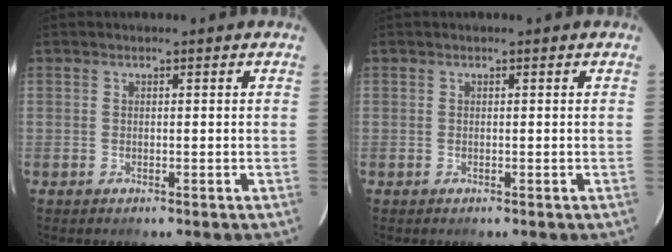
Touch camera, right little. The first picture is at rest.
{"total": 0.0}